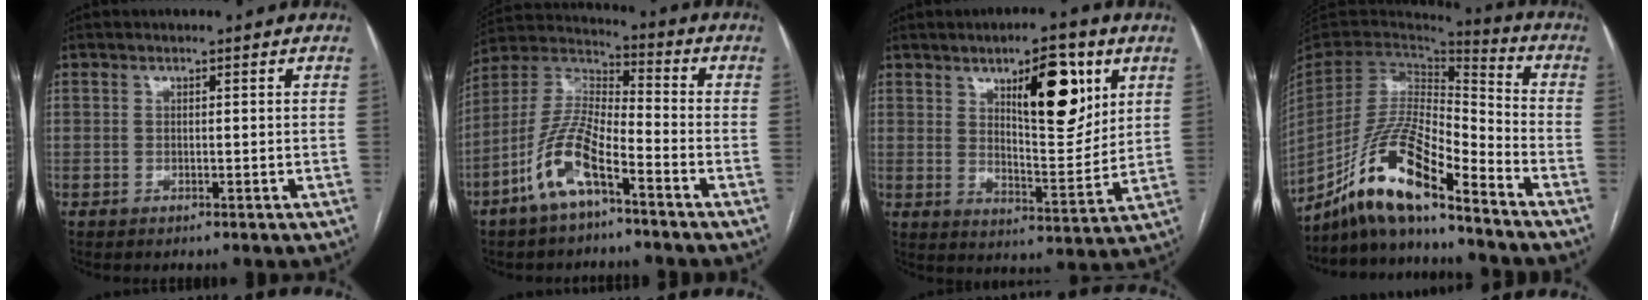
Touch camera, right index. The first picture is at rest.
{"total": 11.5, "force": [-6.3, 3.2, 9.1], "torque": [-0.200, 0.005, -0.125]}
{"total": 13.0, "force": [6.0, 3.9, 10.9], "torque": [-0.158, -0.003, 0.098]}
{"total": 15.3, "force": [-11.3, 2.4, 10.2], "torque": [-0.198, 0.006, -0.207]}